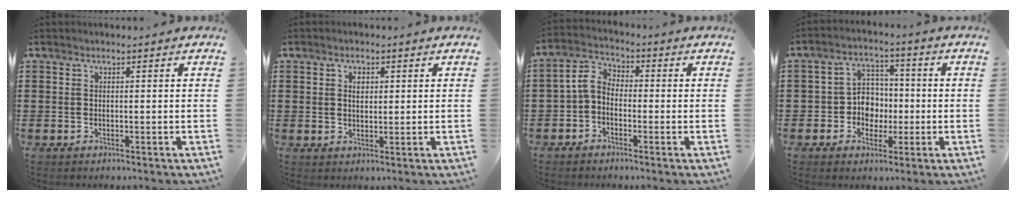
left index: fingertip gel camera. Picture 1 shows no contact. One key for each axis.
{"total": 1.9, "fx": 0.8, "fy": 1.2, "fz": 1.3, "tx": -0.020, "ty": 0.004, "tz": 0.012}
{"total": 3.9, "fx": -1.5, "fy": 2.5, "fz": 2.6, "tx": -0.073, "ty": 0.008, "tz": -0.037}
{"total": 5.7, "fx": -1.1, "fy": 5.2, "fz": 2.0, "tx": -0.045, "ty": 0.015, "tz": -0.023}